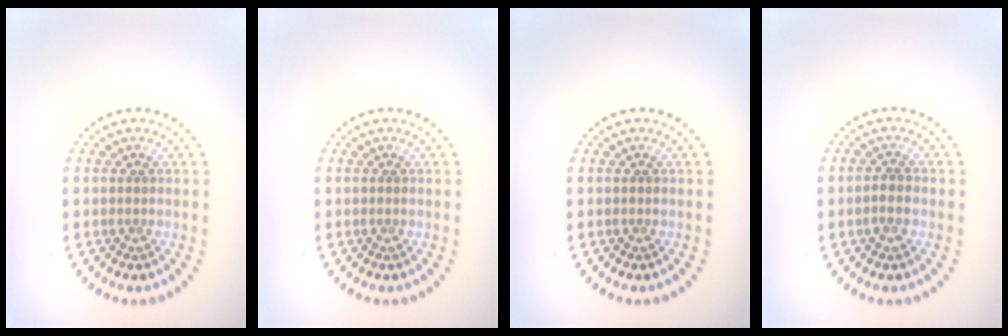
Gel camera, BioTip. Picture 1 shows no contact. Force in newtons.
{"total": 0.0}
{"total": 0.0}
{"total": 1.2, "press": 1.2, "slide": 0.2}